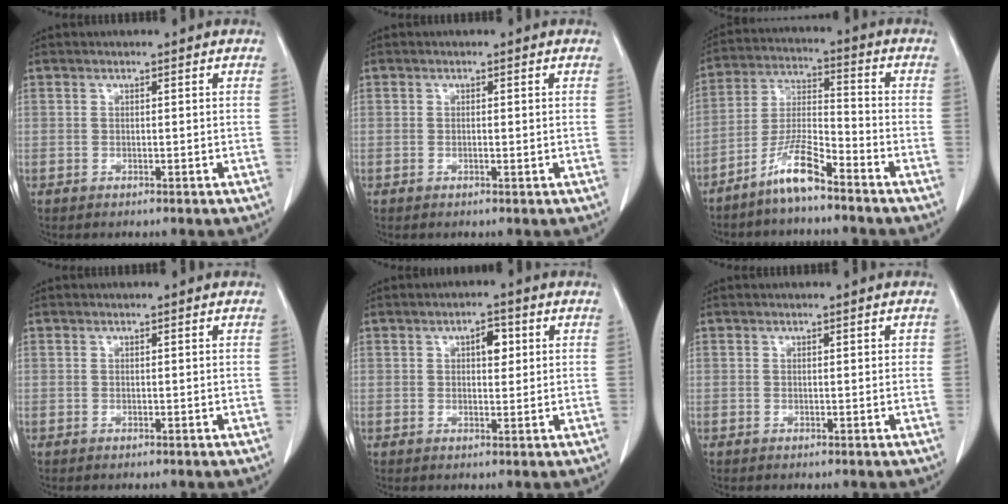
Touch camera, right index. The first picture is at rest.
{"total": 0.6, "force": [0.0, 0.2, 0.6], "torque": [-0.012, -0.002, 0.000]}
{"total": 8.2, "force": [-6.1, 0.9, 5.4], "torque": [-0.116, -0.009, -0.125]}
{"total": 0.0}
{"total": 3.2, "force": [1.0, 1.5, 2.6], "torque": [-0.040, 0.005, 0.014]}
{"total": 0.7, "force": [0.2, 0.4, 0.5], "torque": [-0.006, 0.007, 0.003]}